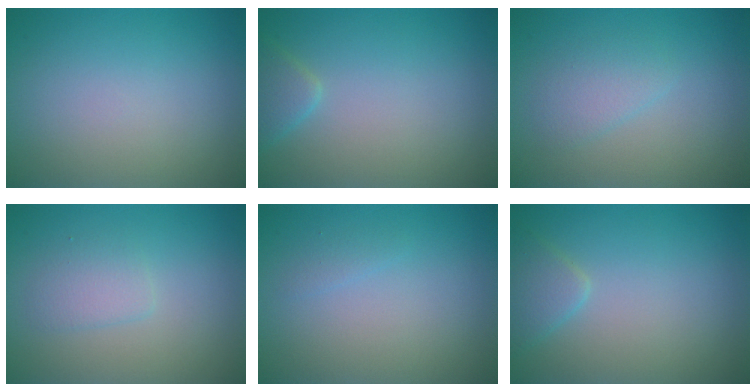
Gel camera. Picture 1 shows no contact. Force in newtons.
{"total": 1.8, "press": 1.8, "slide": 0.1}
{"total": 1.8, "press": 1.8, "slide": 0.1}
{"total": 1.7, "press": 1.7, "slide": 0.1}
{"total": 0.6, "press": 0.6, "slide": 0.0}
{"total": 1.9, "press": 1.9, "slide": 0.1}